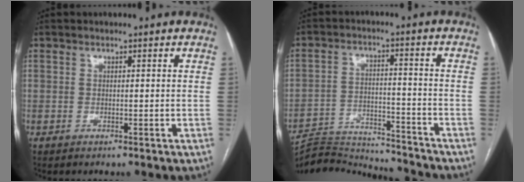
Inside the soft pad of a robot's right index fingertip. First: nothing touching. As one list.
[{"total": 15.3, "force": [-15.1, 0.5, 2.2], "torque": [-0.038, 0.009, -0.224]}]